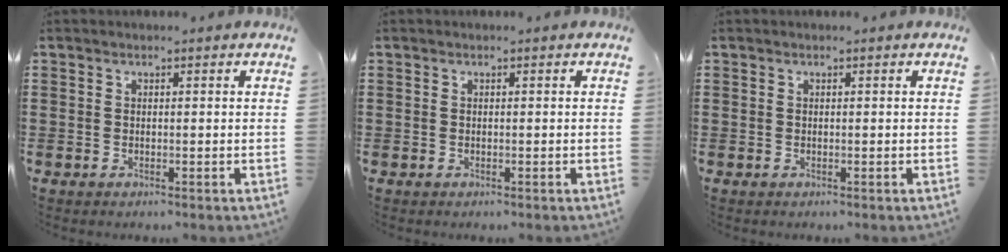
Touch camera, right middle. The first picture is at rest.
{"total": 0.0}
{"total": 0.0}